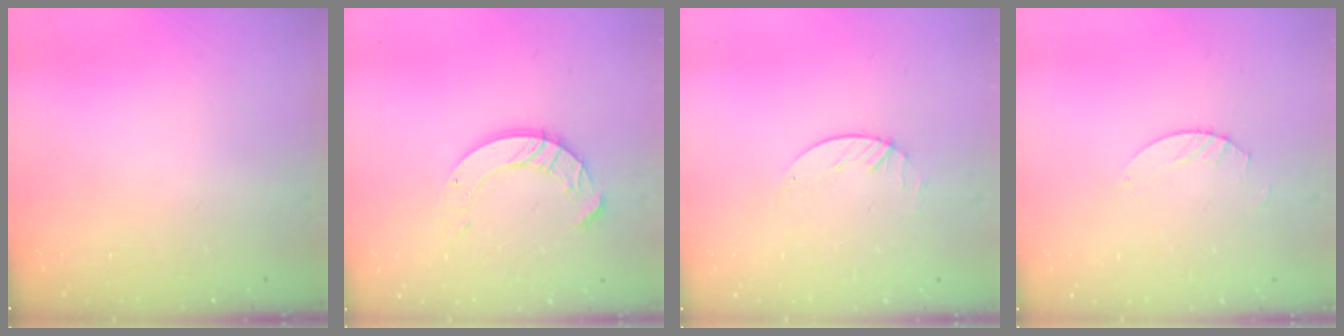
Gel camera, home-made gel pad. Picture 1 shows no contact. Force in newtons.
{"total": 8.3, "press": 8.3, "slide": 0.8}
{"total": 1.7, "press": 1.7, "slide": 0.2}
{"total": 2.0, "press": 2.0, "slide": 0.2}